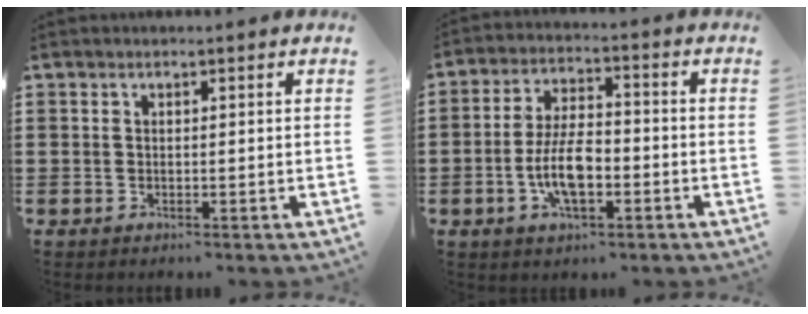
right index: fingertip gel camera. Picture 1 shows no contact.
{"total": 8.5, "force": [-2.4, 3.6, 7.4], "torque": [-0.164, -0.002, -0.052]}